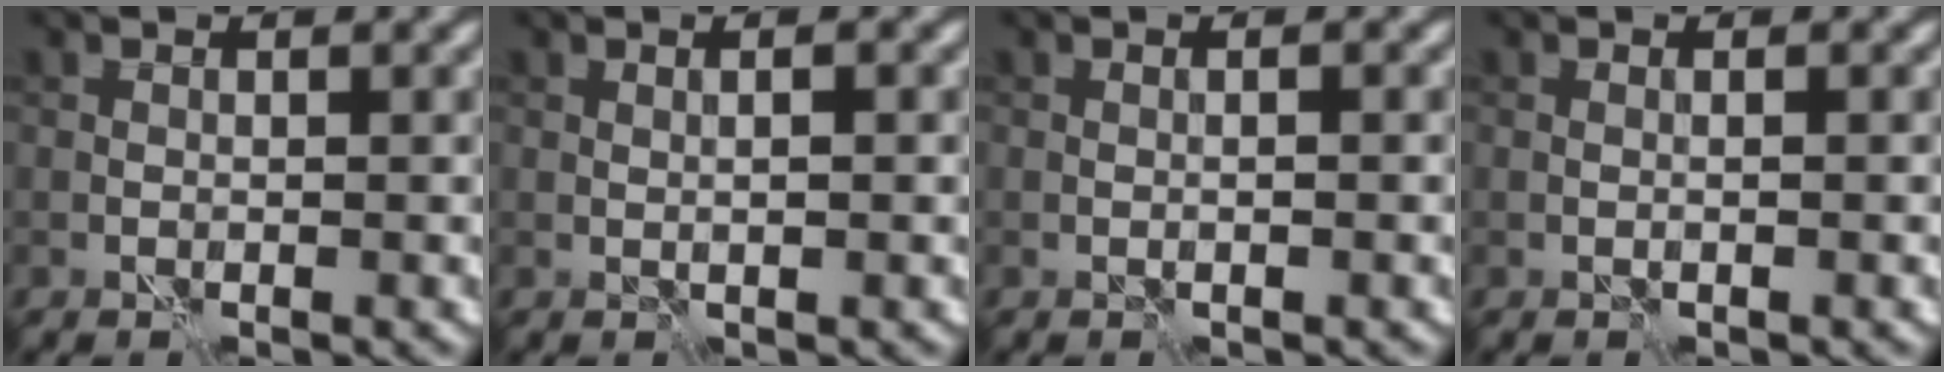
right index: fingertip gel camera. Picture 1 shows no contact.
{"total": 1.0, "force": [0.0, -0.1, 1.0], "torque": [-0.018, -0.002, 0.002]}
{"total": 0.5, "force": [-0.2, -0.2, 0.4], "torque": [-0.010, -0.001, -0.004]}
{"total": 0.0}